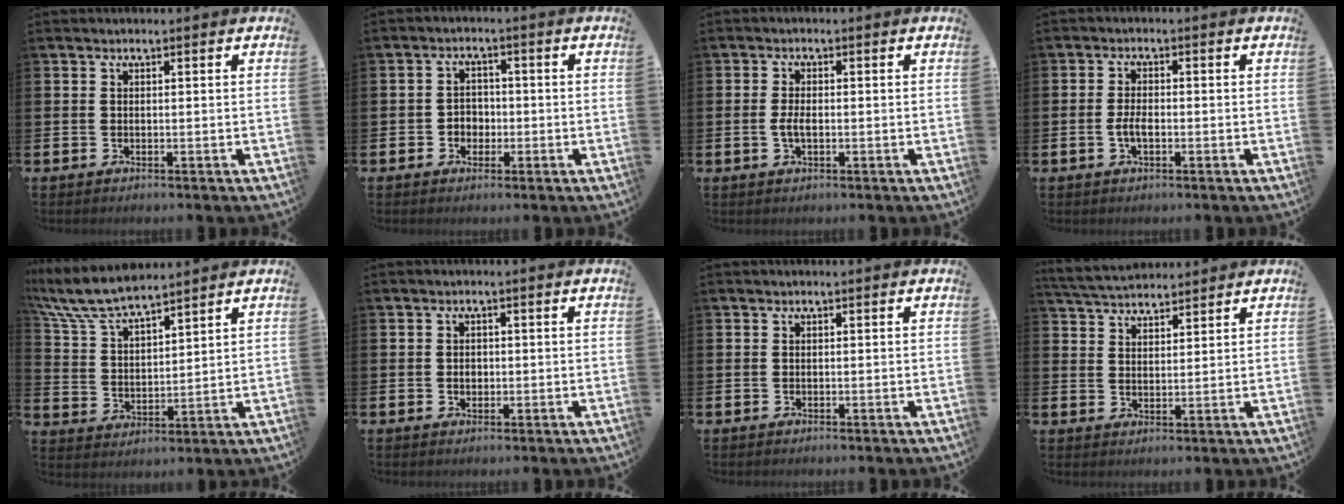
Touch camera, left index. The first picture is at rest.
{"total": 2.6, "force": [-0.9, 2.3, 0.9], "torque": [-0.013, 0.004, -0.024]}
{"total": 2.3, "force": [-0.4, 1.0, 2.0], "torque": [-0.036, 0.002, -0.010]}
{"total": 2.5, "force": [-0.7, 1.1, 2.1], "torque": [-0.037, 0.002, -0.013]}
{"total": 7.9, "force": [7.4, 1.1, 2.6], "torque": [-0.085, -0.034, 0.133]}
{"total": 1.3, "force": [-0.1, 1.1, 0.8], "torque": [-0.007, 0.006, -0.006]}
{"total": 0.0}
{"total": 4.3, "force": [4.2, 0.8, 0.6], "torque": [-0.031, -0.018, 0.078]}